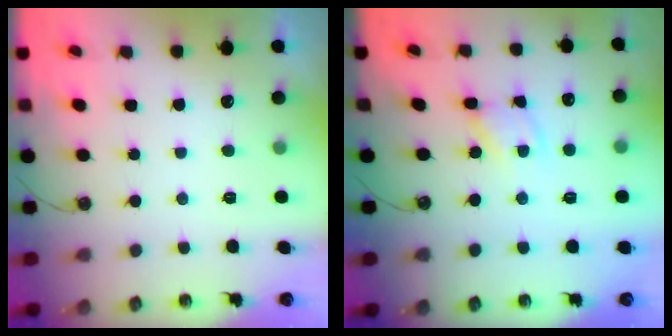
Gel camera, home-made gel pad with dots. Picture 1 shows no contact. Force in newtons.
{"total": 4.5, "press": 4.5, "slide": 0.3}